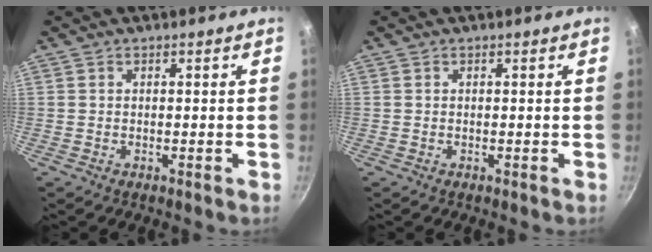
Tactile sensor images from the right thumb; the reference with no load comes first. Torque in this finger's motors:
{"motor_torque": [-0.07, 0.07, -0.01, -0.01, 0.00]}